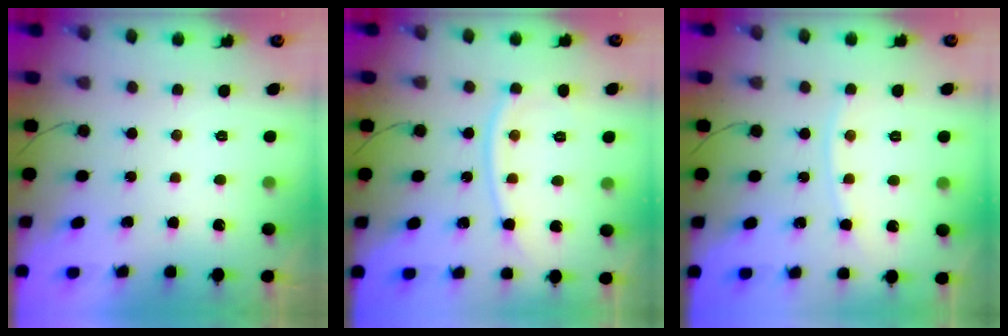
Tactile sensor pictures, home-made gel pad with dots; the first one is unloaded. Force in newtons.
{"total": 8.9, "press": 8.9, "slide": 0.1}
{"total": 5.4, "press": 5.4, "slide": 0.6}